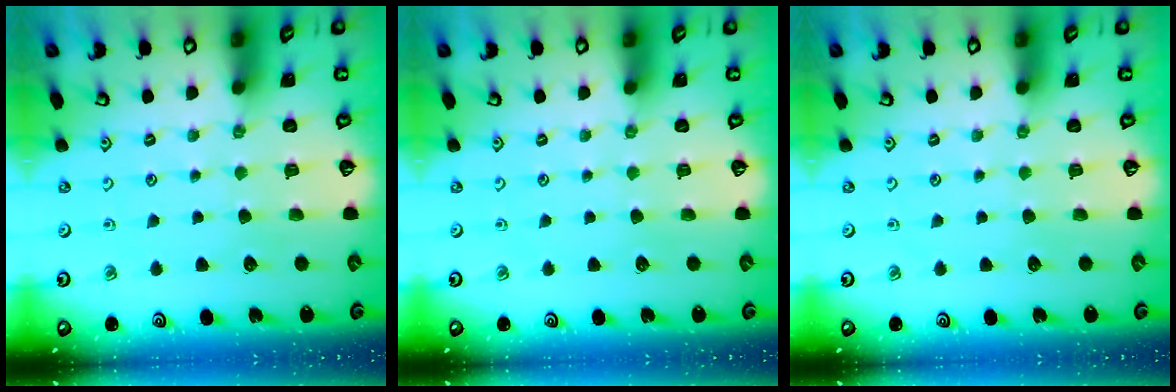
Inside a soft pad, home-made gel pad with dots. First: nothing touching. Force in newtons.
{"total": 0.0}
{"total": 0.0}